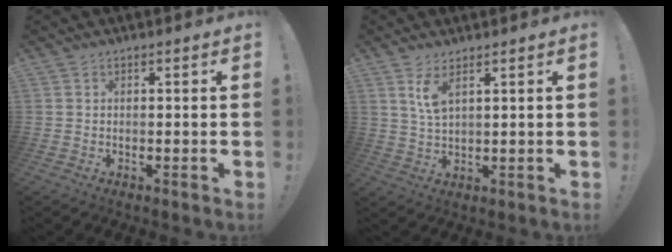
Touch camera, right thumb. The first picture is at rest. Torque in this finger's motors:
{"motor_torque": [-0.36, 0.72, -0.14, 0.21, 0.04]}